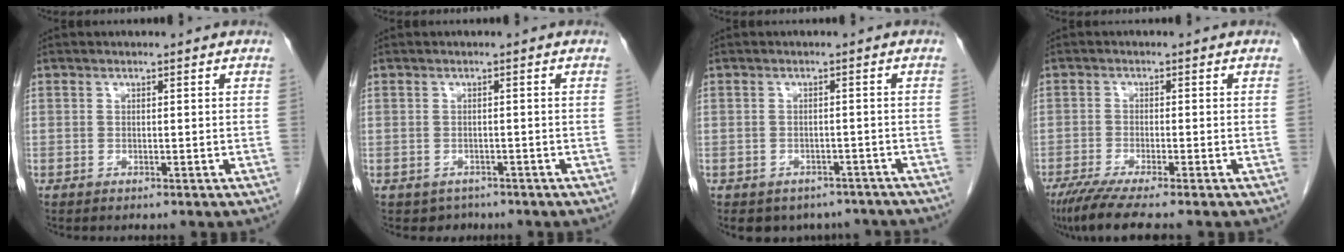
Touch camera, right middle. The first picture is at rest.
{"total": 2.2, "force": [-1.5, 1.6, 0.0], "torque": [-0.005, 0.005, -0.021]}
{"total": 8.1, "force": [-6.7, 4.4, 1.2], "torque": [-0.004, 0.010, -0.071]}
{"total": 6.6, "force": [-5.2, -0.2, 4.1], "torque": [-0.068, -0.019, -0.089]}